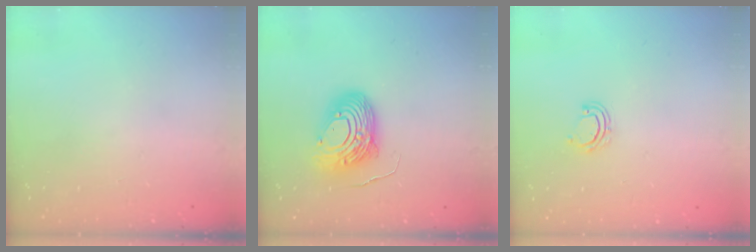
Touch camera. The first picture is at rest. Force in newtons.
{"total": 12.7, "press": 12.6, "slide": 1.6}
{"total": 3.5, "press": 3.5, "slide": 0.3}